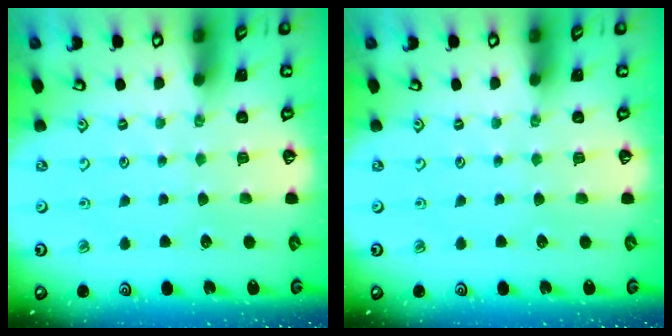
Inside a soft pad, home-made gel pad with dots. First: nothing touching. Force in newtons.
{"total": 0.0}